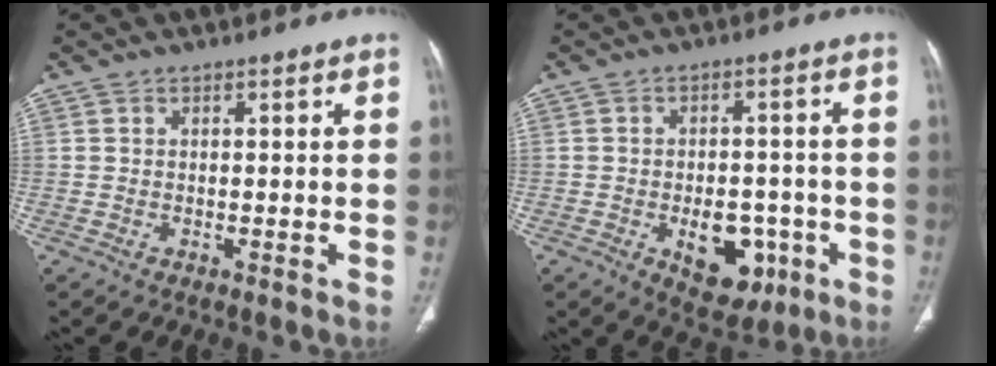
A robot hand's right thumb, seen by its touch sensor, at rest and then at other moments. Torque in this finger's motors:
{"motor_torque": [2.21, 1.15, 1.05, -0.60, 0.31]}